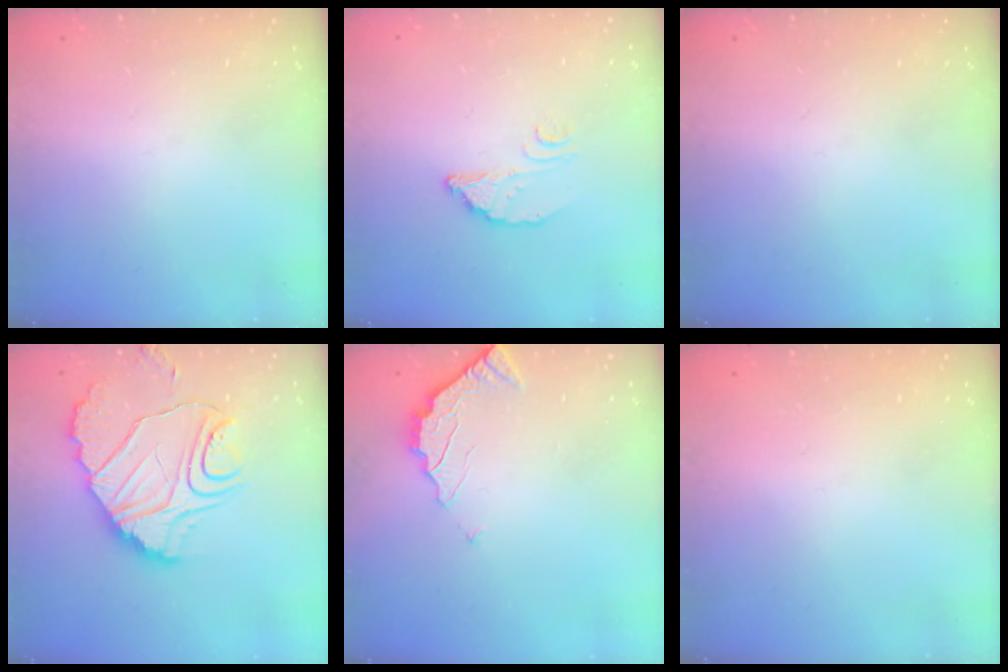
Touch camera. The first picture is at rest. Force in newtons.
{"total": 3.5, "press": 3.5, "slide": 0.2}
{"total": 0.0}
{"total": 13.2, "press": 13.2, "slide": 1.1}
{"total": 2.3, "press": 2.3, "slide": 0.2}
{"total": 2.3, "press": 2.3, "slide": 0.1}